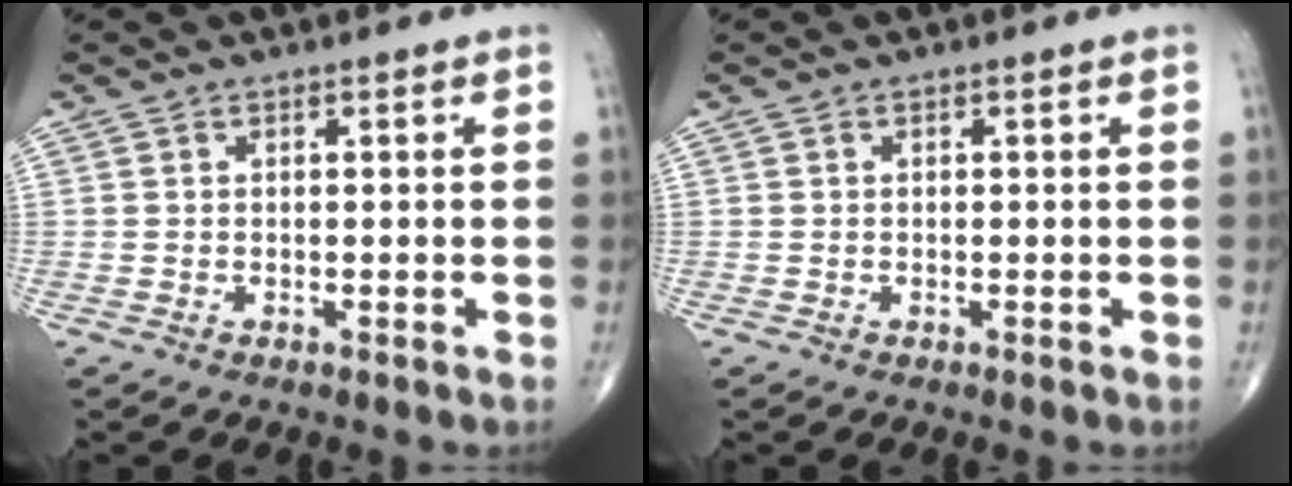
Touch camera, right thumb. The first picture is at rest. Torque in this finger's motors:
{"motor_torque": [0.11, -0.01, -0.12, -0.12, 0.01]}